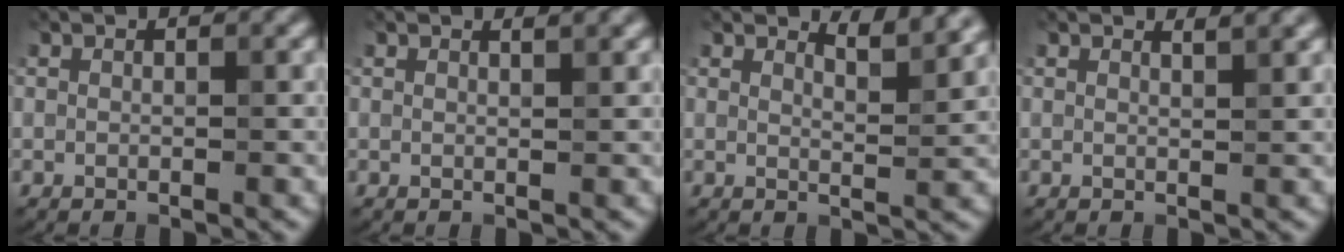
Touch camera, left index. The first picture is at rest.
{"total": 1.1, "force": [0.9, 0.3, 0.6], "torque": [-0.001, 0.000, 0.009]}
{"total": 2.7, "force": [2.4, 0.5, 1.1], "torque": [-0.010, -0.004, 0.031]}
{"total": 1.4, "force": [1.2, 0.3, 0.6], "torque": [-0.001, 0.002, 0.013]}